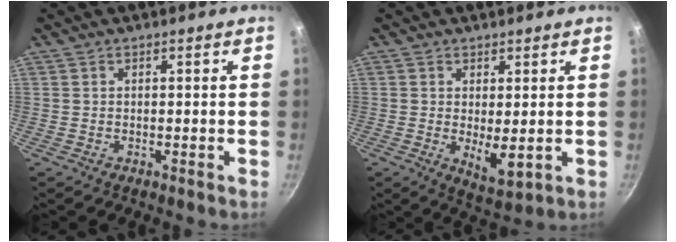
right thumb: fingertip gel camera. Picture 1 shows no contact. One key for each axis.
{"total": 5.7, "fx": 0.2, "fy": 2.3, "fz": 5.2, "tx": -0.075, "ty": -0.023, "tz": 0.011}